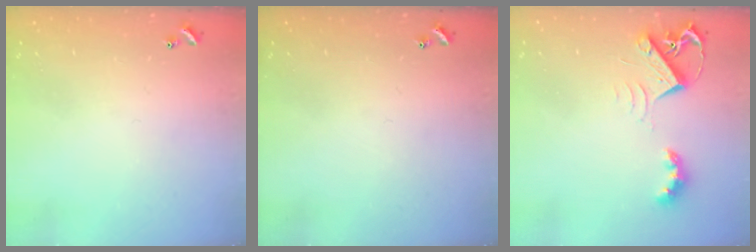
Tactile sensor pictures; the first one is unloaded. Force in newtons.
{"total": 0.0}
{"total": 7.5, "press": 7.5, "slide": 0.8}